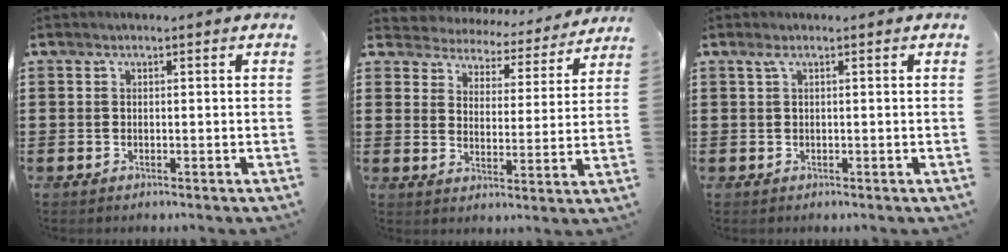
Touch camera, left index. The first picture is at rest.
{"total": 4.0, "force": [4.0, 0.5, -0.6], "torque": [-0.018, -0.036, 0.063]}
{"total": 0.9, "force": [0.2, 0.1, 0.9], "torque": [-0.018, 0.001, 0.004]}